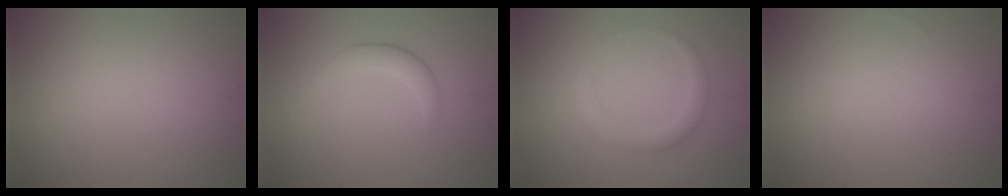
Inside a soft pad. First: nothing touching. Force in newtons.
{"total": 2.3, "press": 2.3, "slide": 0.1}
{"total": 1.8, "press": 1.8, "slide": 0.1}
{"total": 0.0}